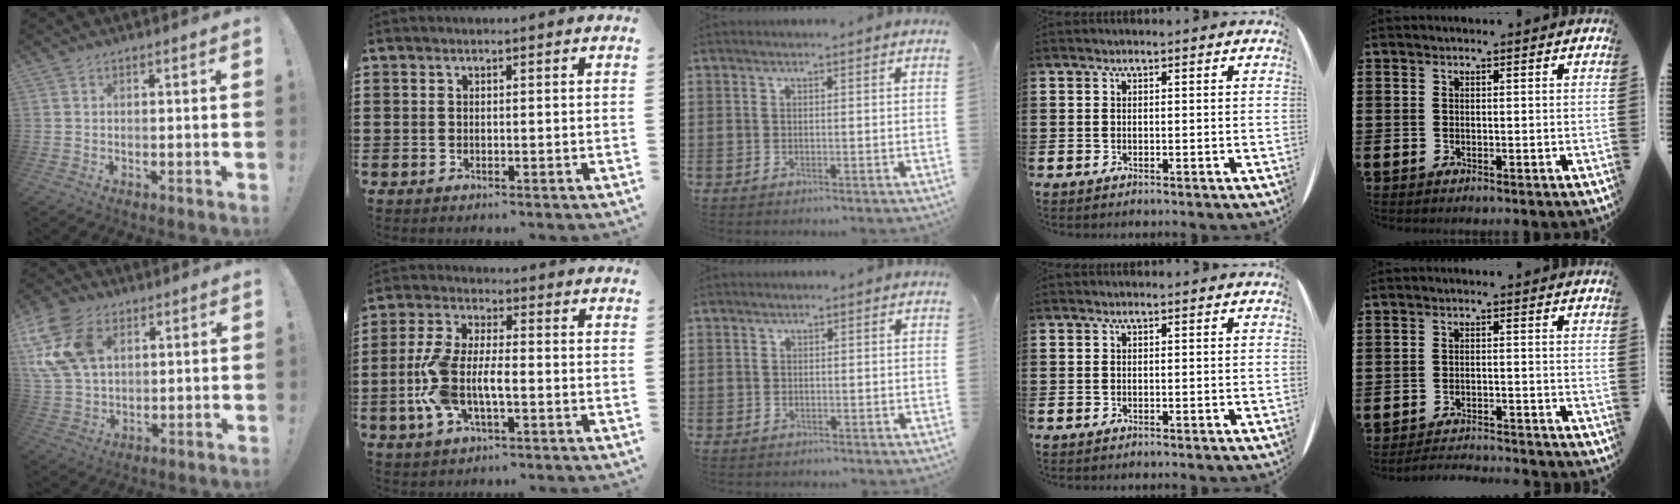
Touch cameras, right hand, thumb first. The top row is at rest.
{"thumb": {"total": 17.0, "force": [6.1, 11.7, 10.7], "torque": [-0.222, -0.018, 0.116]}, "index": {"total": 8.7, "force": [-2.2, 4.0, 7.5], "torque": [-0.190, -0.013, -0.051]}, "middle": {"total": 0.9, "force": [-0.7, 0.6, -0.1], "torque": [0.001, 0.005, -0.016]}, "little": {"total": 2.5, "force": [-2.5, -0.1, 0.0], "torque": [-0.003, 0.003, -0.054]}}